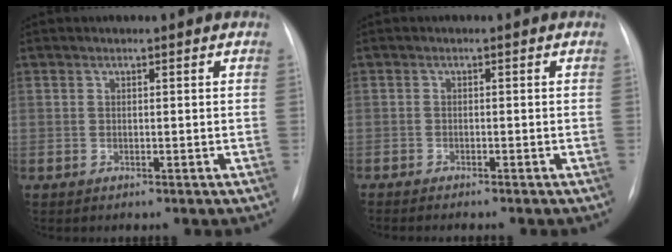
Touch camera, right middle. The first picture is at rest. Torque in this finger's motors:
{"motor_torque": [1.10, -1.04, 0.44, 0.11]}